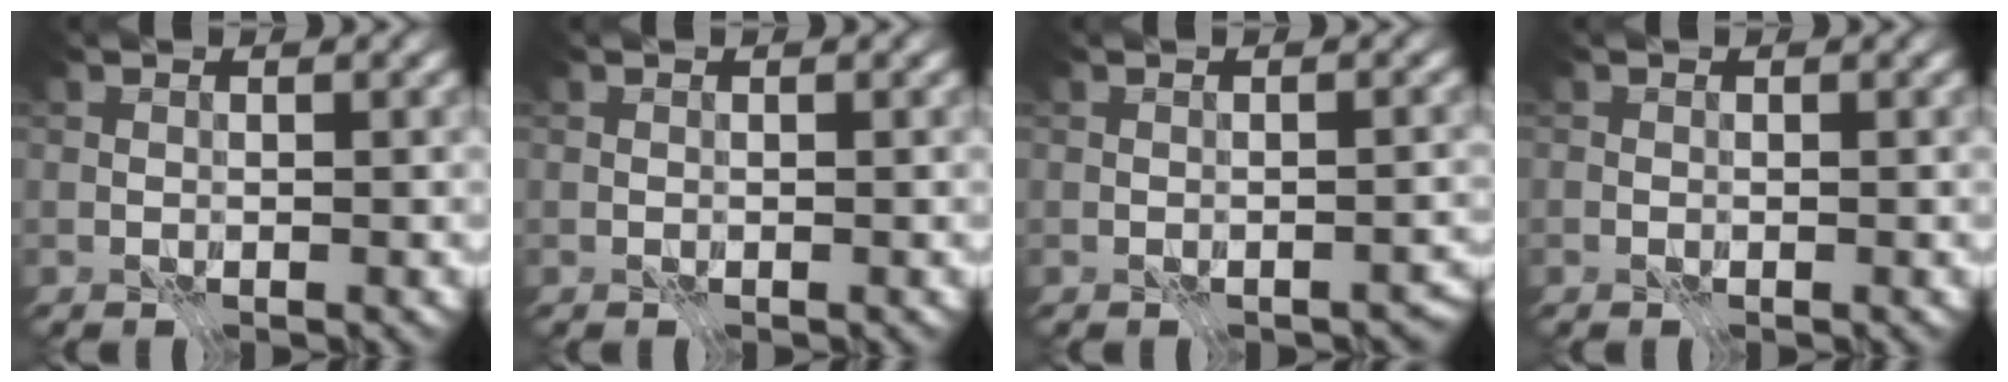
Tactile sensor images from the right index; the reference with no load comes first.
{"total": 0.0}
{"total": 1.7, "force": [-1.1, 0.9, 0.9], "torque": [-0.007, -0.007, -0.011]}
{"total": 0.0}